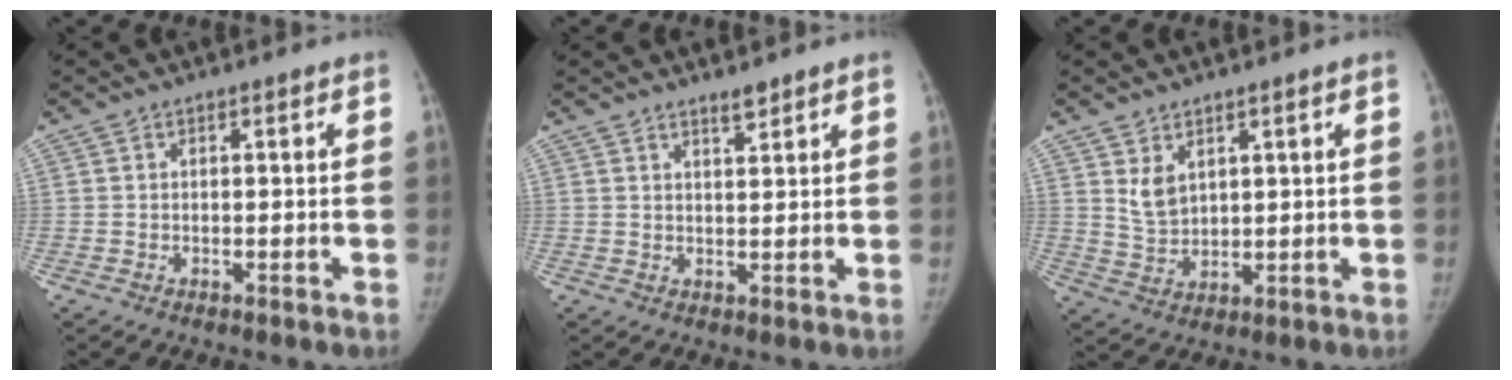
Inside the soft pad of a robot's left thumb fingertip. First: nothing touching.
{"total": 2.1, "force": [1.9, 0.5, 0.8], "torque": [-0.003, -0.016, 0.032]}
{"total": 4.6, "force": [2.3, 2.9, 2.8], "torque": [-0.036, -0.018, 0.054]}